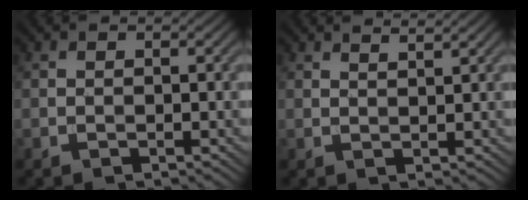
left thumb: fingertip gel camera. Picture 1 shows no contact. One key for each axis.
{"total": 2.0, "fx": 1.7, "fy": 0.2, "fz": 1.0, "tx": -0.018, "ty": -0.001, "tz": 0.028}